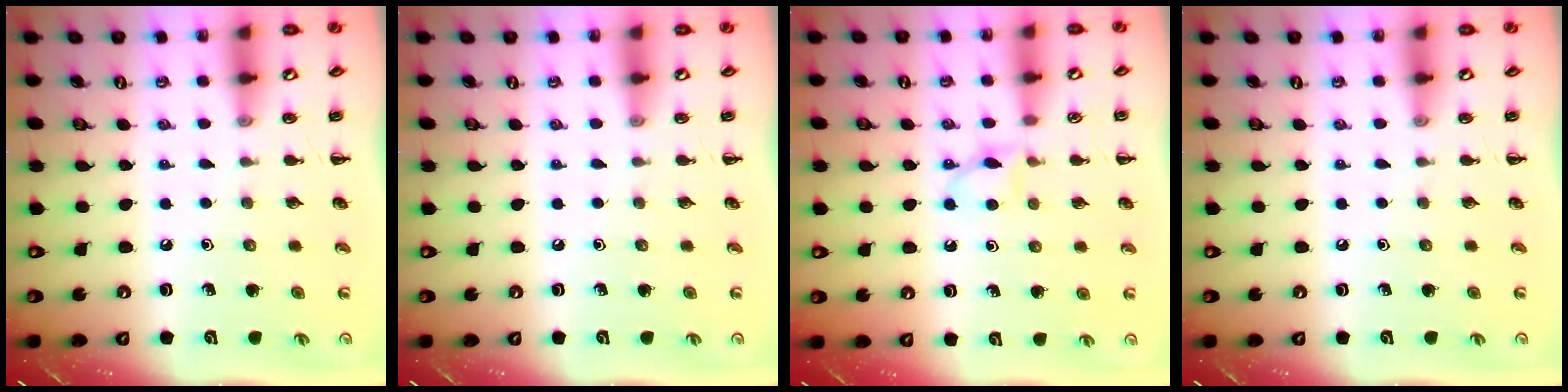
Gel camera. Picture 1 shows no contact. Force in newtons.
{"total": 0.0}
{"total": 3.6, "press": 3.4, "slide": 1.3}
{"total": 0.0}